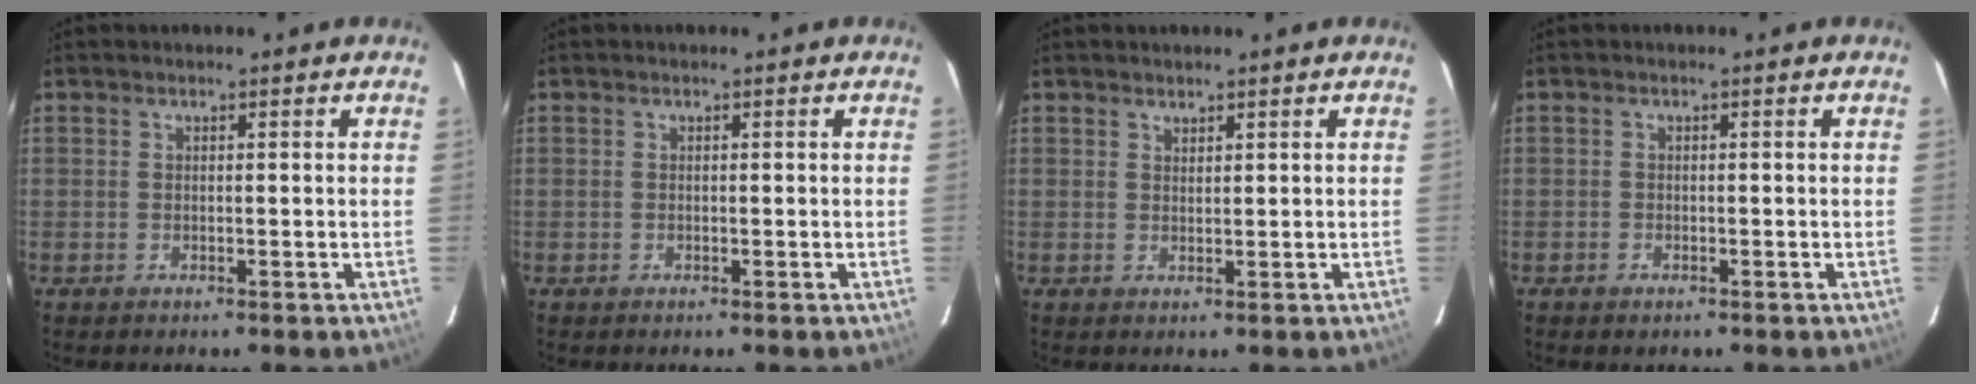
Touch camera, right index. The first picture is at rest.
{"total": 0.0}
{"total": 1.0, "force": [0.9, 0.4, 0.1], "torque": [-0.002, 0.001, 0.017]}
{"total": 1.0, "force": [-0.7, 0.7, 0.2], "torque": [-0.006, -0.001, -0.011]}